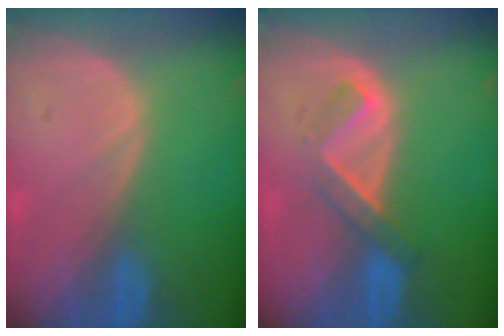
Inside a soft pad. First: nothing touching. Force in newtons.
{"total": 5.1, "press": 4.3, "slide": 2.7}